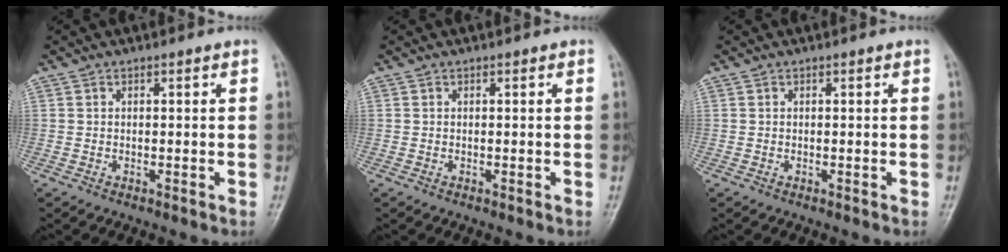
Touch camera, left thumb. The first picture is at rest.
{"total": 0.0}
{"total": 0.0}